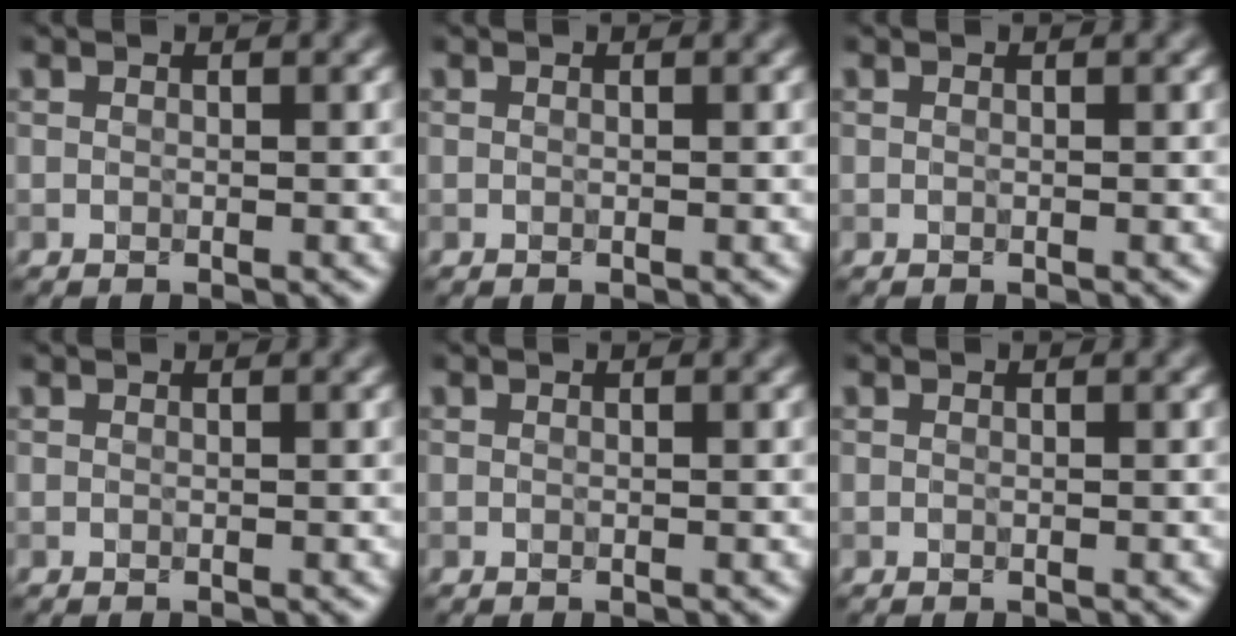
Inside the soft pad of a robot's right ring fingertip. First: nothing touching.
{"total": 0.0}
{"total": 0.0}
{"total": 0.0}
{"total": 0.0}
{"total": 0.0}